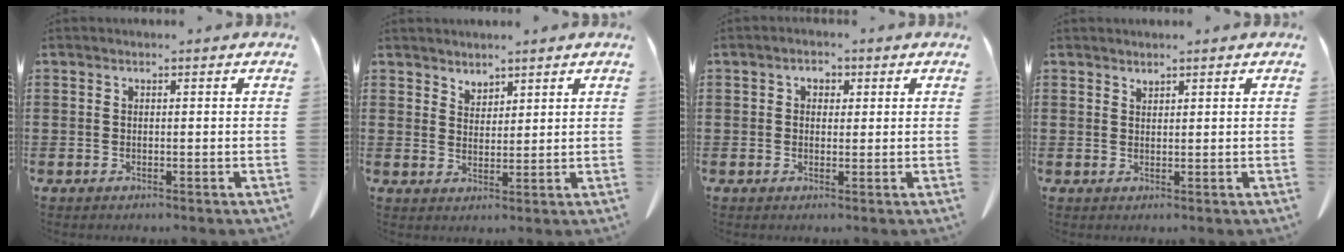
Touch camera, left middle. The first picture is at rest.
{"total": 2.6, "force": [2.5, 0.8, 0.0], "torque": [-0.006, -0.002, 0.048]}
{"total": 1.8, "force": [0.3, 1.4, 1.0], "torque": [-0.024, 0.008, 0.004]}
{"total": 1.1, "force": [1.1, 0.1, 0.1], "torque": [-0.004, -0.002, 0.021]}